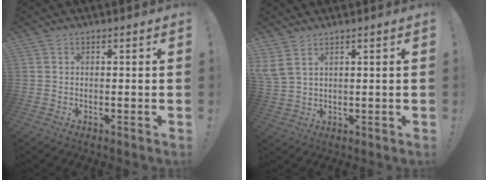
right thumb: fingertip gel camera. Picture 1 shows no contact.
{"total": 4.9, "force": [3.2, 2.1, 3.0], "torque": [-0.075, -0.013, 0.066]}